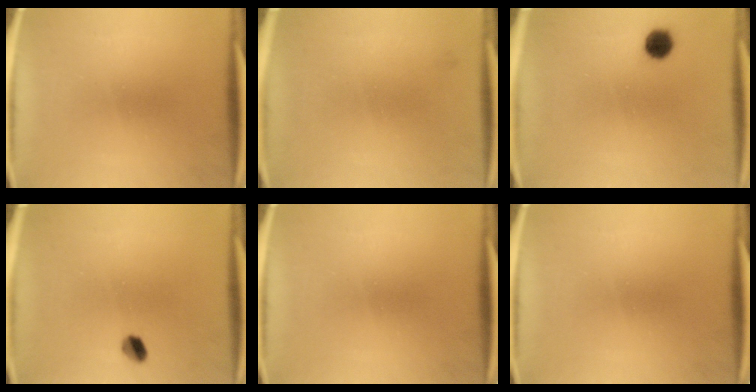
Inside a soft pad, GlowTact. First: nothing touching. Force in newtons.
{"total": 1.1}
{"total": 4.2}
{"total": 2.7}
{"total": 0.0}
{"total": 0.0}